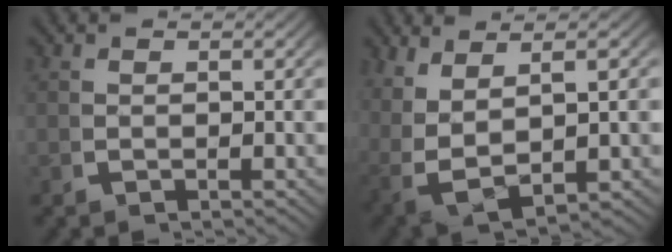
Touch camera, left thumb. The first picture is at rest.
{"total": 7.9, "force": [-0.6, 5.4, 5.8], "torque": [-0.147, -0.037, 0.014]}